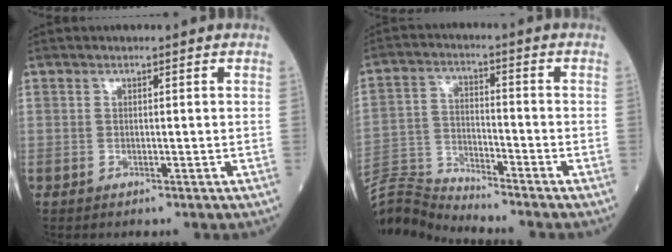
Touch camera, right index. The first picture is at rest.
{"total": 9.7, "force": [-9.5, -1.8, -0.4], "torque": [0.001, 0.017, -0.184]}